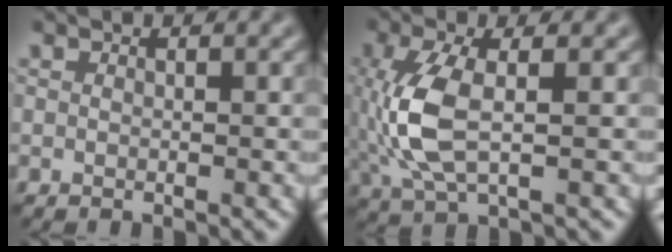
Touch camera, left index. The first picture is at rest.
{"total": 5.8, "force": [-0.4, 2.3, 5.3], "torque": [-0.133, 0.000, -0.009]}